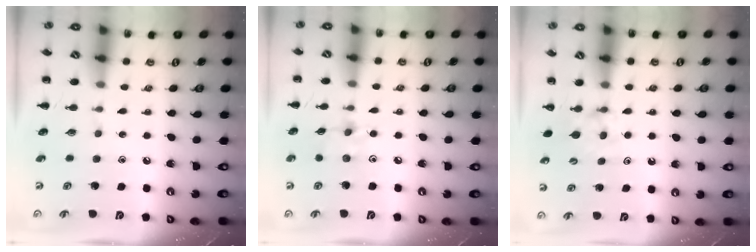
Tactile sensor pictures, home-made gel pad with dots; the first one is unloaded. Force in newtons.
{"total": 4.7, "press": 4.6, "slide": 1.2}
{"total": 5.2, "press": 4.9, "slide": 1.4}